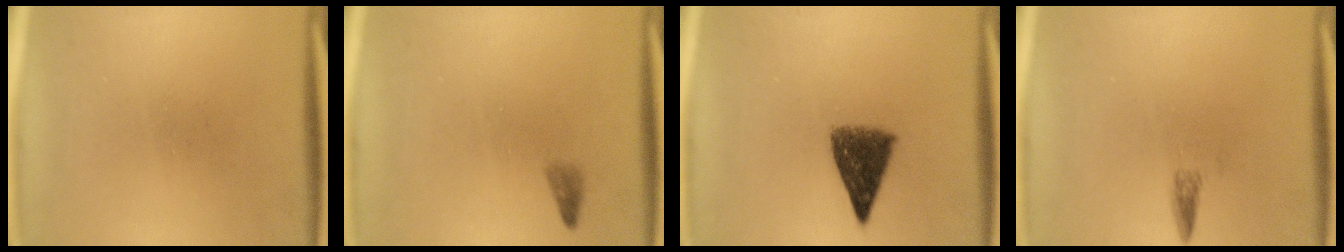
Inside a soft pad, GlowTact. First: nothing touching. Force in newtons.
{"total": 0.9}
{"total": 7.3}
{"total": 1.2}